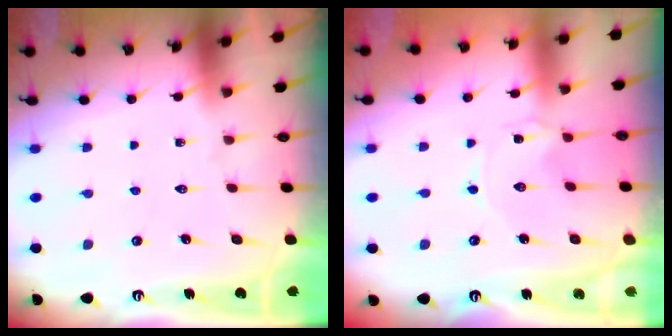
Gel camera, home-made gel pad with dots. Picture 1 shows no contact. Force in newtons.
{"total": 0.0}